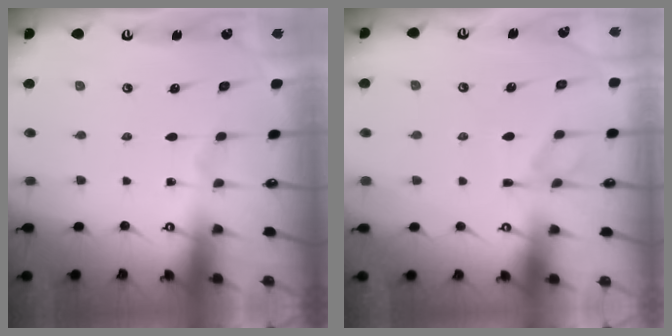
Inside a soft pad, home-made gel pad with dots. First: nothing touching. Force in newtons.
{"total": 1.4, "press": 0.0, "slide": 1.4}